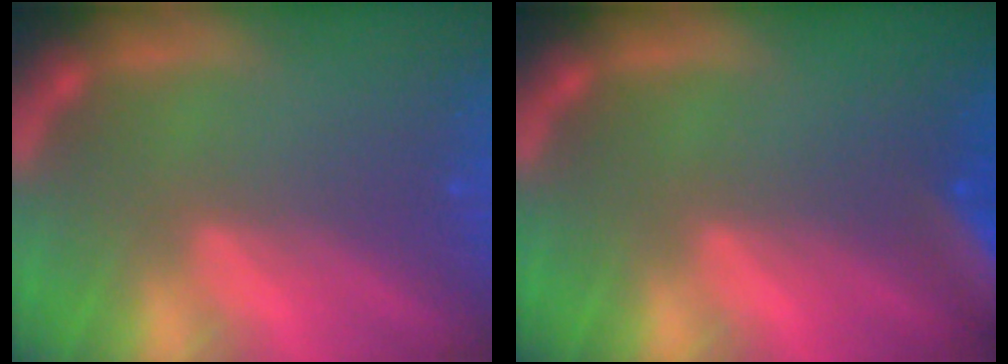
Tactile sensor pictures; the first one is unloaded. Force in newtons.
{"total": 6.0}